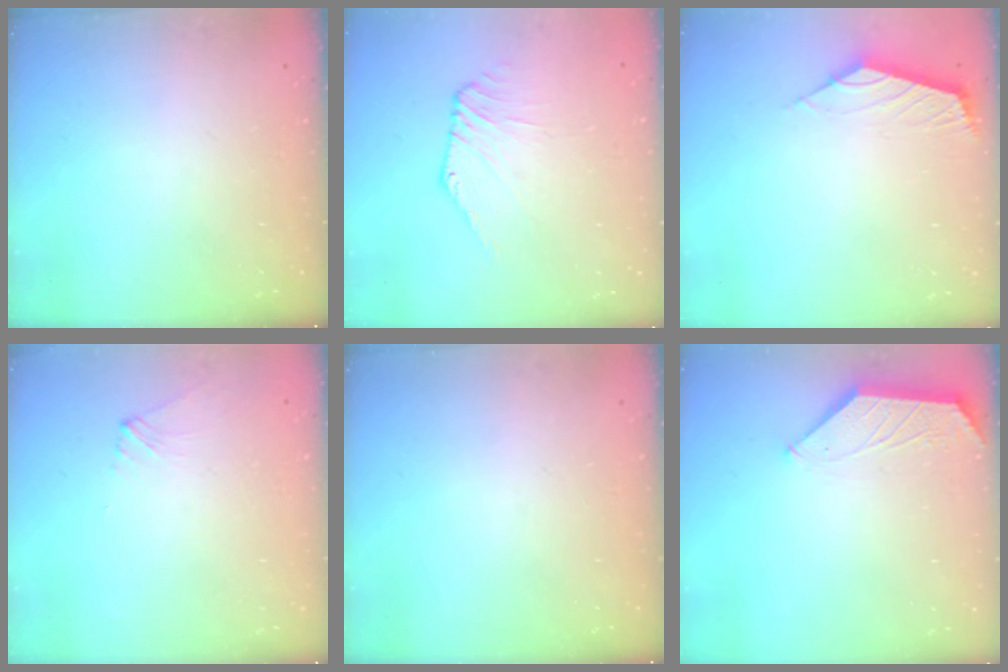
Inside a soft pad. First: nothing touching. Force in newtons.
{"total": 1.1, "press": 1.1, "slide": 0.3}
{"total": 2.6, "press": 2.5, "slide": 0.6}
{"total": 2.0, "press": 2.0, "slide": 0.3}
{"total": 0.0}
{"total": 1.6, "press": 1.6, "slide": 0.4}